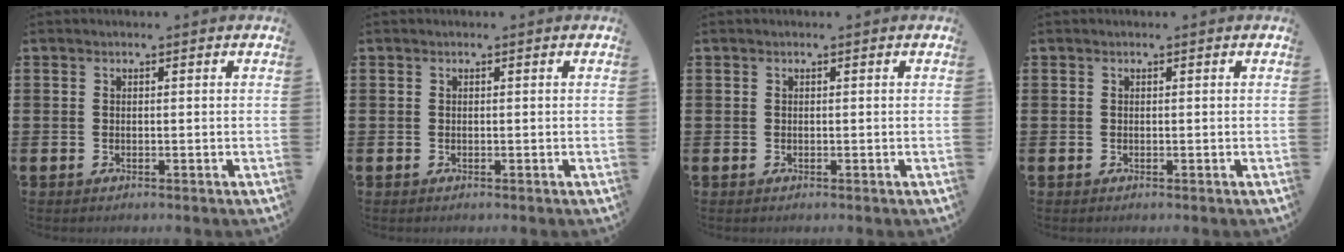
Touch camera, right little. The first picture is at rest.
{"total": 0.0}
{"total": 0.0}
{"total": 0.0}